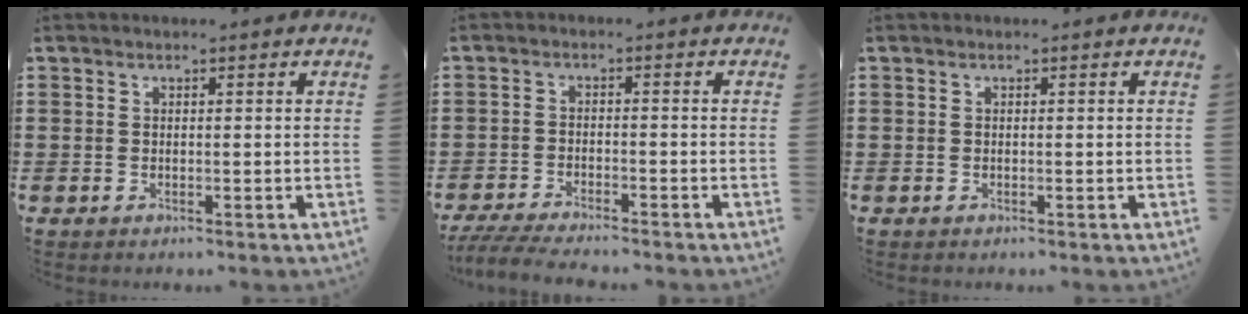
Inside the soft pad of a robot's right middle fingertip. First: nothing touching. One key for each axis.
{"total": 4.6, "fx": -4.4, "fy": 0.3, "fz": 1.3, "tx": -0.033, "ty": -0.011, "tz": -0.092}
{"total": 0.0}